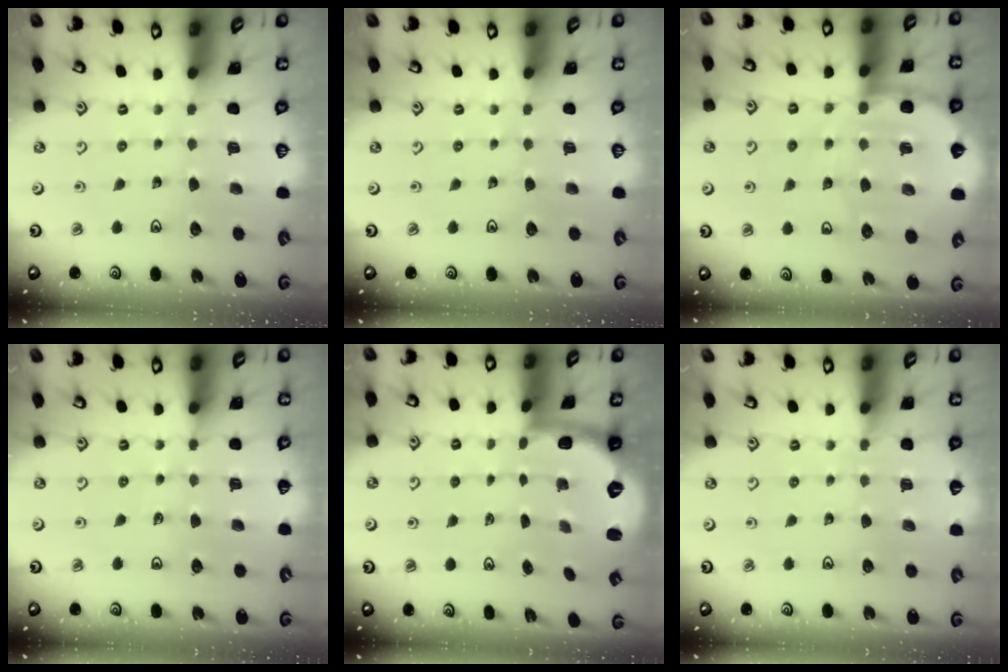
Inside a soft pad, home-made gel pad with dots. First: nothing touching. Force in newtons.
{"total": 0.0}
{"total": 9.6, "press": 9.5, "slide": 1.2}
{"total": 3.7, "press": 3.7, "slide": 0.5}
{"total": 2.7, "press": 1.7, "slide": 2.1}
{"total": 5.2, "press": 5.1, "slide": 0.6}